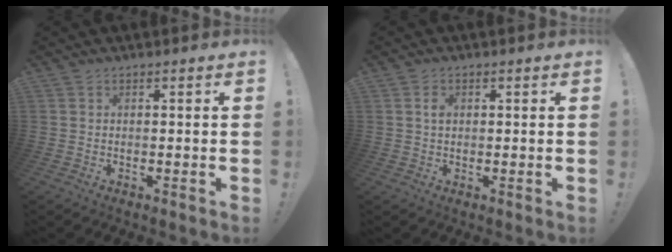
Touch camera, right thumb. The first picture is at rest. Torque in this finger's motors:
{"motor_torque": [-0.04, 0.08, -0.27, -0.20, -0.03]}